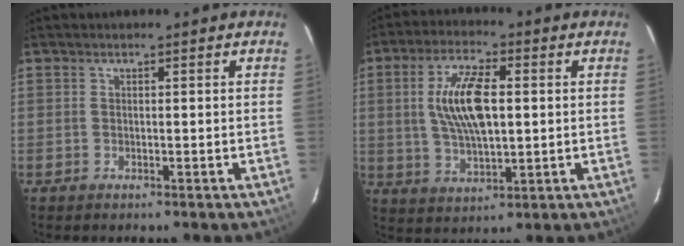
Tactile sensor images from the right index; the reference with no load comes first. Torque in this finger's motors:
{"motor_torque": [0.97, 0.44, 0.64, 0.21]}